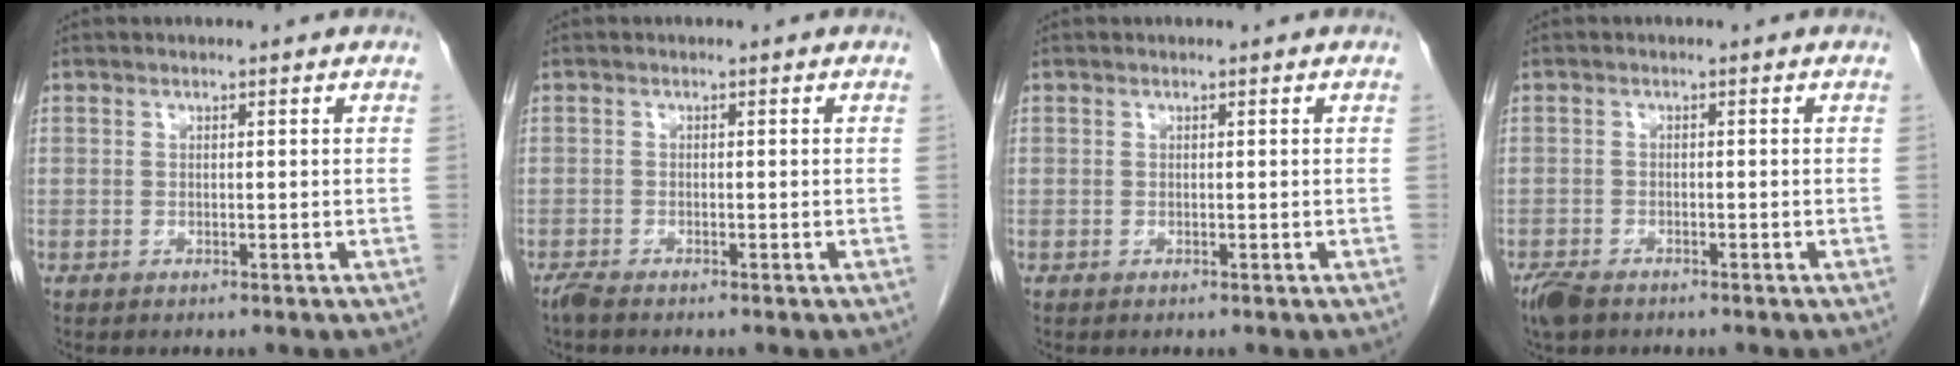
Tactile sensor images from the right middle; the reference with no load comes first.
{"total": 1.3, "force": [-1.1, 0.1, 0.6], "torque": [-0.021, -0.005, -0.025]}
{"total": 0.0}
{"total": 4.0, "force": [-3.1, 1.5, 2.0], "torque": [-0.044, -0.009, -0.054]}